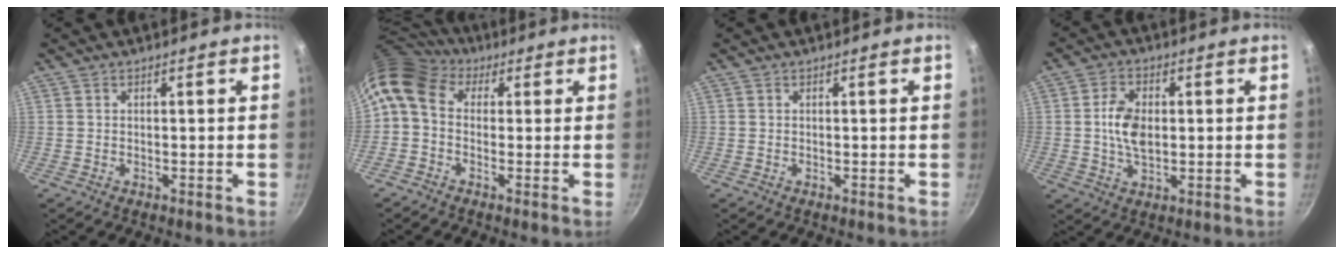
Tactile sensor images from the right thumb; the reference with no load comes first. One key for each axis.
{"total": 10.2, "fx": 2.2, "fy": 7.6, "fz": 6.4, "tx": -0.121, "ty": 0.026, "tz": 0.019}
{"total": 0.0}
{"total": 7.2, "fx": 0.4, "fy": 4.4, "fz": 5.6, "tx": -0.097, "ty": 0.003, "tz": 0.005}